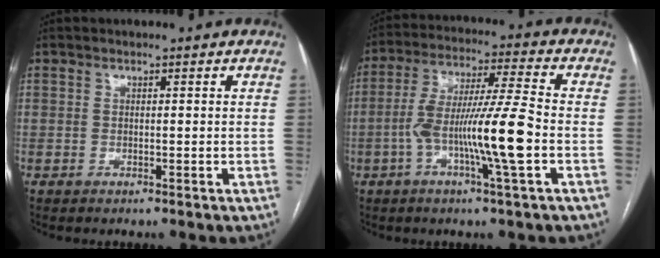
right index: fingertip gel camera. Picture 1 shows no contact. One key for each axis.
{"total": 13.2, "fx": -3.4, "fy": -0.5, "fz": 12.7, "tx": -0.240, "ty": 0.004, "tz": -0.066}